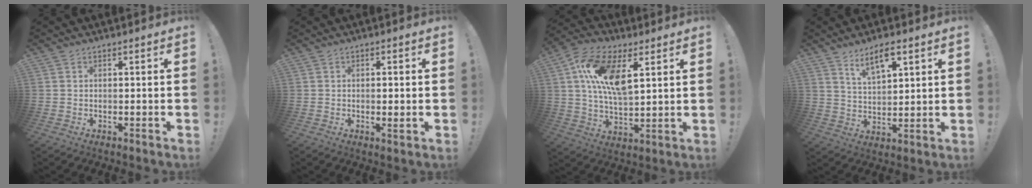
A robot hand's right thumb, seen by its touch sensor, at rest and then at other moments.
{"total": 1.6, "force": [0.1, 0.3, 1.5], "torque": [-0.012, -0.005, -0.002]}
{"total": 15.6, "force": [6.2, 7.3, 12.3], "torque": [-0.232, -0.010, 0.110]}
{"total": 7.7, "force": [5.3, 2.7, 4.9], "torque": [-0.075, -0.029, 0.091]}